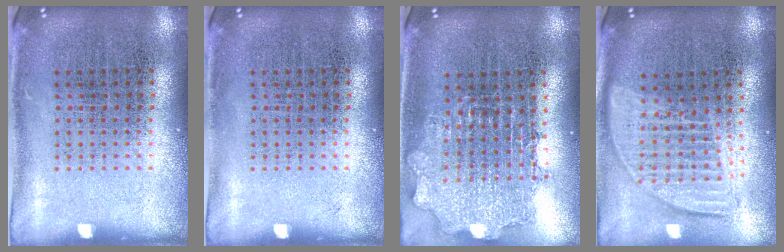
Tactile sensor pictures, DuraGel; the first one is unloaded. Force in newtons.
{"total": 0.0}
{"total": 1.7, "press": 1.4, "slide": 1.0}
{"total": 1.8, "press": 1.5, "slide": 1.0}